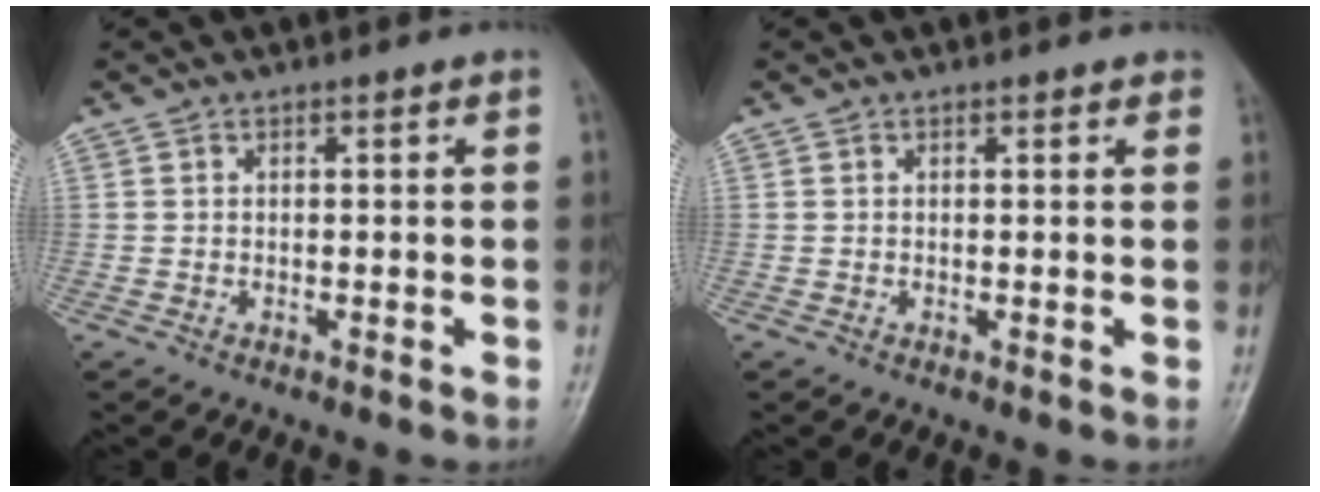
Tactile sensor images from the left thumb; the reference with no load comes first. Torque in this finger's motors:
{"motor_torque": [-0.13, 0.05, -0.13, 0.26, 0.03]}